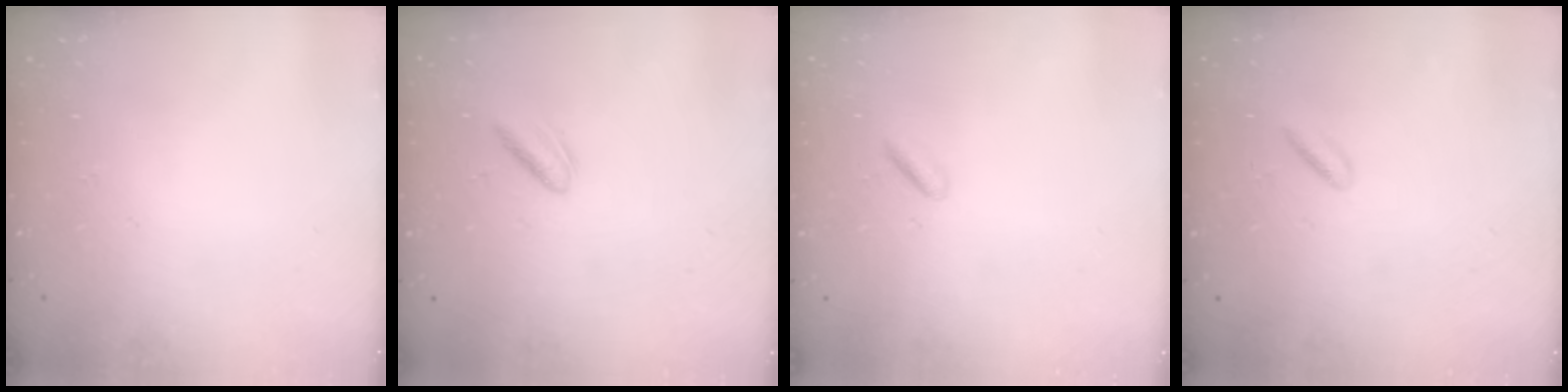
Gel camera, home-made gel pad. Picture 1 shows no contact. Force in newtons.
{"total": 2.3, "press": 2.1, "slide": 1.0}
{"total": 0.9, "press": 0.6, "slide": 0.6}
{"total": 1.7, "press": 1.5, "slide": 0.7}